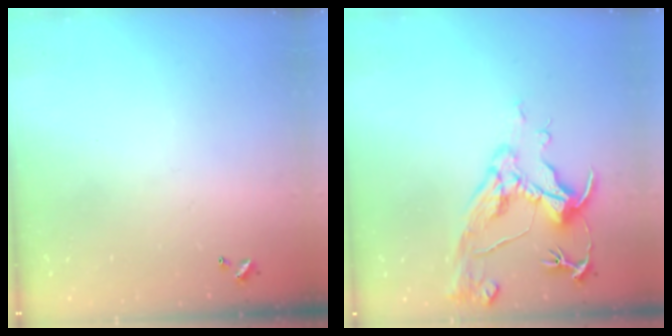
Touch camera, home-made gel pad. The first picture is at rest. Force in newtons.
{"total": 9.6, "press": 9.5, "slide": 1.5}